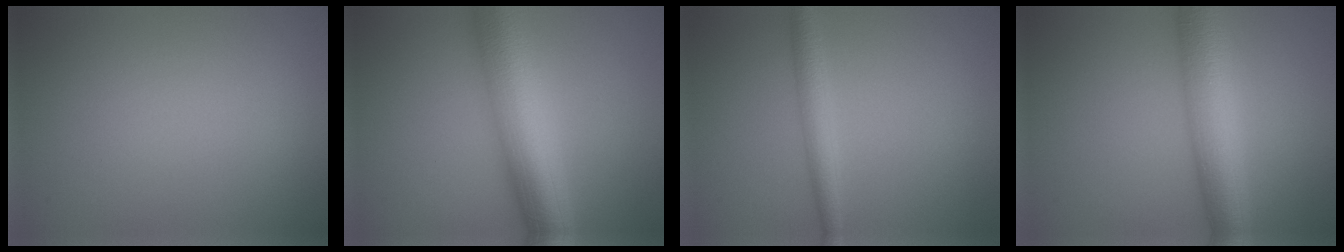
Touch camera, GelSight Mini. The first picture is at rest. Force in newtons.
{"total": 10.3, "press": 10.3, "slide": 0.3}
{"total": 2.7, "press": 2.7, "slide": 0.1}
{"total": 7.2, "press": 7.2, "slide": 0.3}